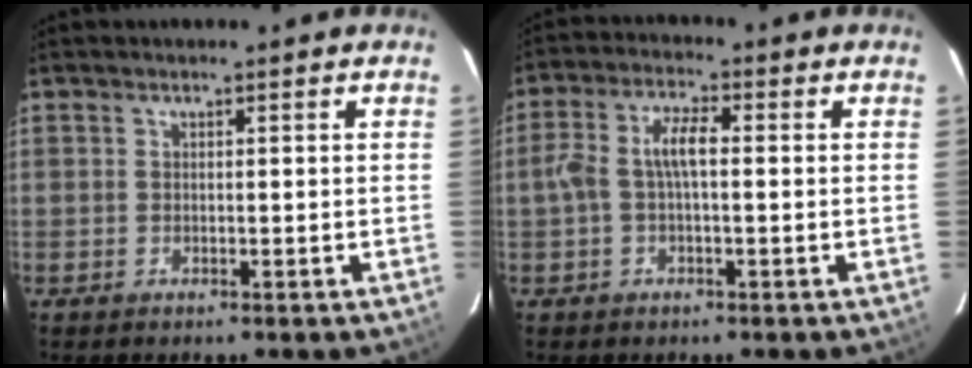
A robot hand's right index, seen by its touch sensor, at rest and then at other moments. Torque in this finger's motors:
{"motor_torque": [0.26, -0.13, 0.23, 0.08]}